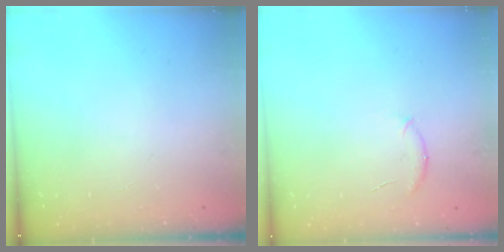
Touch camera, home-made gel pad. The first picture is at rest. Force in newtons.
{"total": 6.4, "press": 6.3, "slide": 1.5}